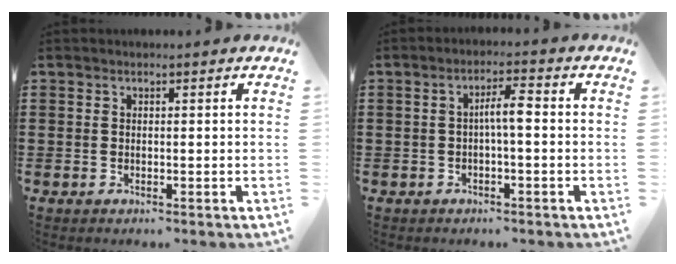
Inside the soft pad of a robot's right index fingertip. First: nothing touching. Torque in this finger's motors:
{"motor_torque": [0.89, -0.47, 0.14, 0.10]}